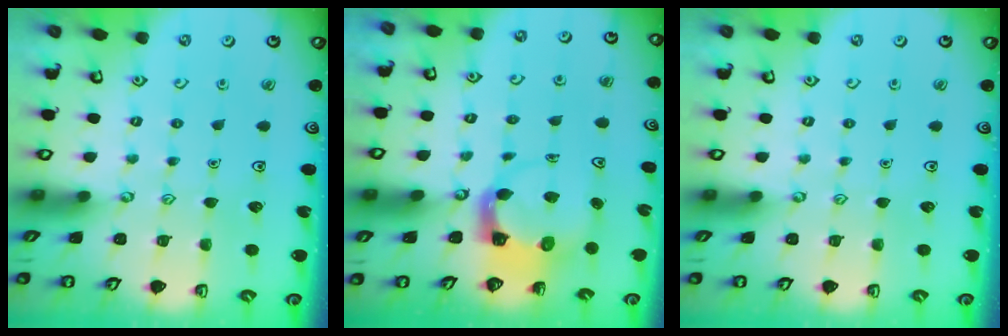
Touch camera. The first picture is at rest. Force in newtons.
{"total": 3.8, "press": 3.8, "slide": 0.5}
{"total": 0.0}